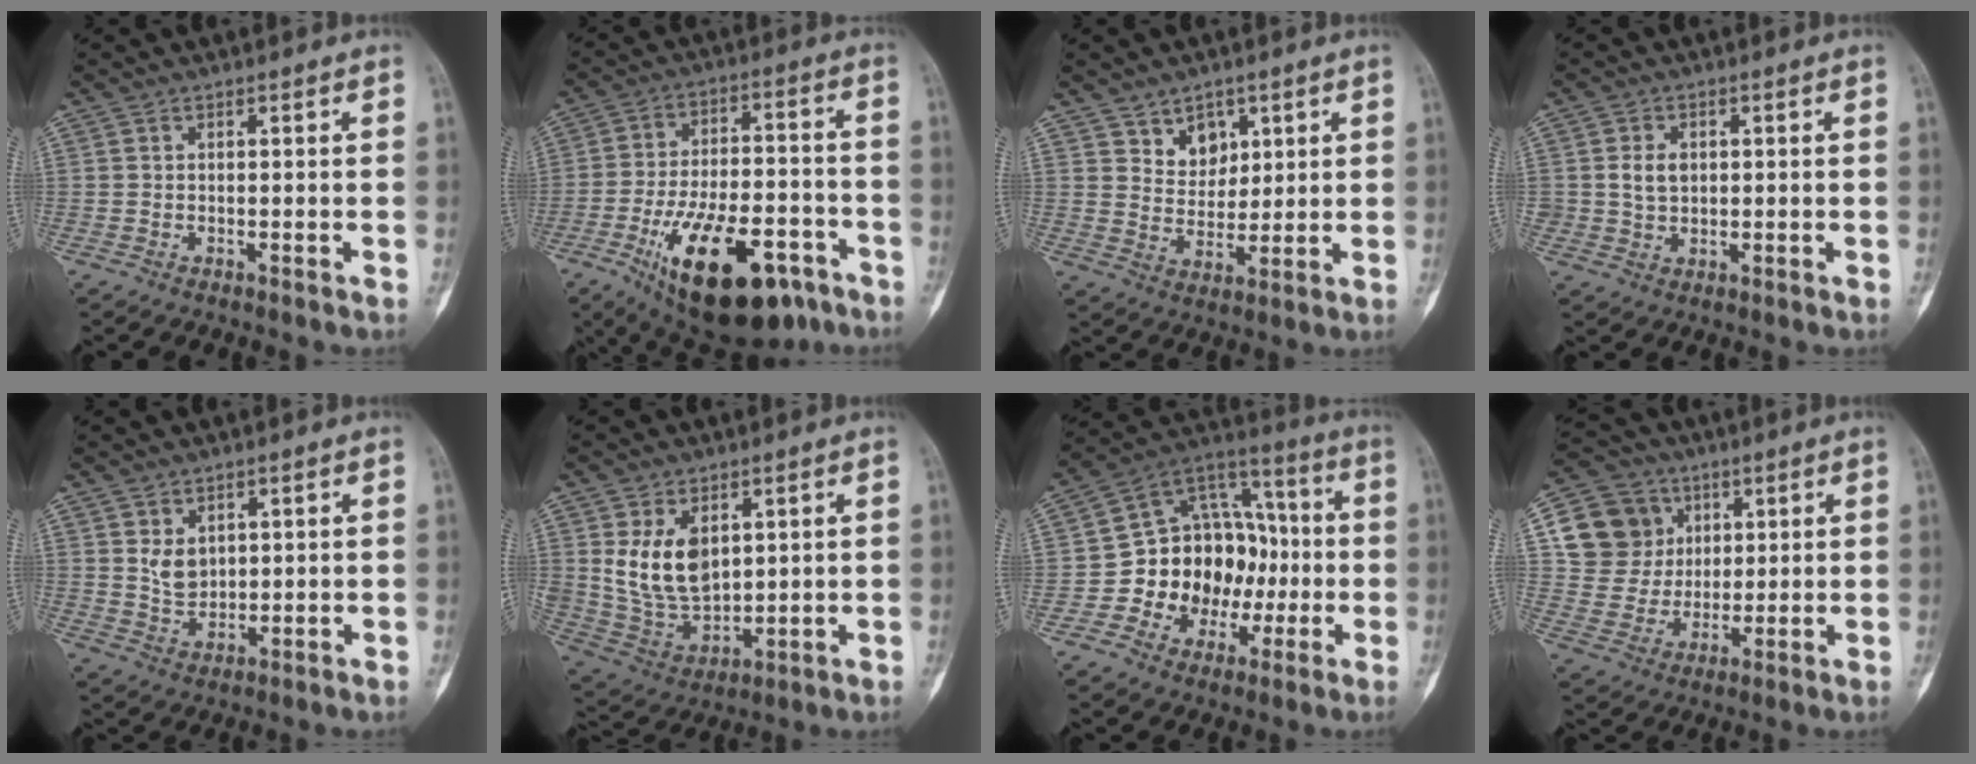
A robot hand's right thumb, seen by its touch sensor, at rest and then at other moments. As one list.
[{"total": 23.2, "force": [-11.6, 10.3, 17.2], "torque": [-0.265, 0.045, -0.170]}, {"total": 6.2, "force": [3.5, 4.7, 2.0], "torque": [-0.001, -0.024, 0.066]}, {"total": 4.1, "force": [0.7, 3.1, 2.5], "torque": [-0.032, -0.002, 0.015]}, {"total": 4.7, "force": [1.6, 3.5, 2.7], "torque": [-0.034, -0.017, 0.039]}, {"total": 12.3, "force": [3.6, 8.0, 8.7], "torque": [-0.140, -0.021, 0.090]}, {"total": 18.1, "force": [-2.7, 14.3, 10.7], "torque": [-0.103, 0.049, -0.042]}, {"total": 13.3, "force": [4.2, 12.0, 3.9], "torque": [-0.038, -0.001, 0.080]}]